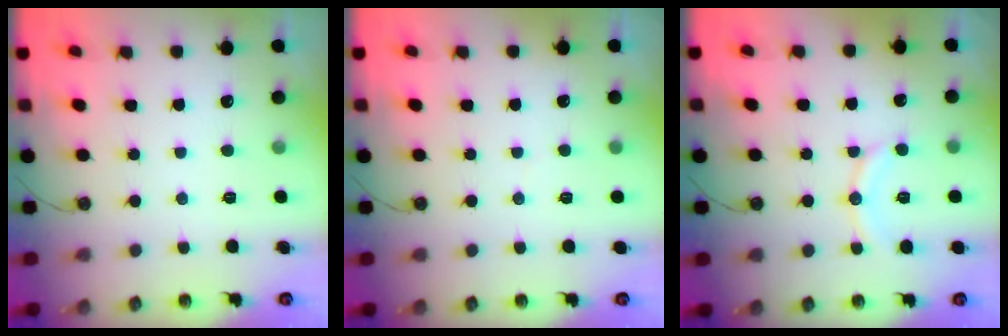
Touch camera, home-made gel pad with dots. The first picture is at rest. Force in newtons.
{"total": 1.4, "press": 1.3, "slide": 0.1}
{"total": 10.7, "press": 10.7, "slide": 1.0}